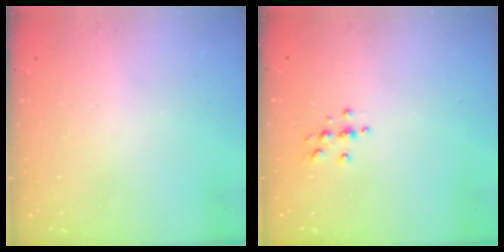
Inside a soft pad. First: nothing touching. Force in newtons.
{"total": 3.3, "press": 3.3, "slide": 0.5}